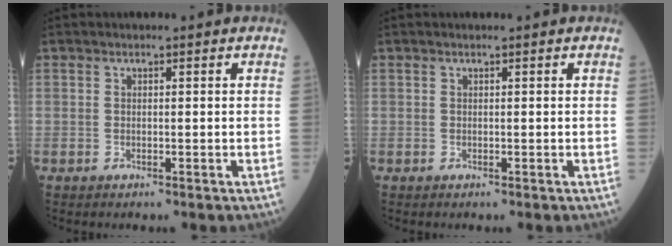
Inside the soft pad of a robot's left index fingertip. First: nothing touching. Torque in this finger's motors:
{"motor_torque": [-0.11, 0.15, 0.00, 0.00]}